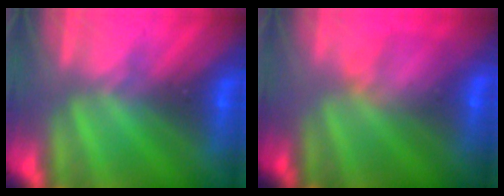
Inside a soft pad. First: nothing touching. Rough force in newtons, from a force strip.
{"total": 8.5}